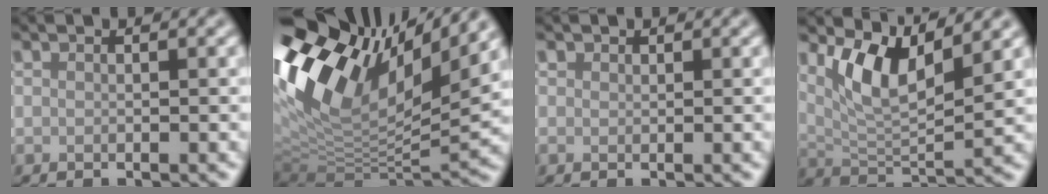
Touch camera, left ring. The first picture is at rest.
{"total": 15.4, "force": [4.9, 8.1, 12.2], "torque": [-0.254, 0.025, 0.076]}
{"total": 0.6, "force": [-0.3, 0.5, 0.2], "torque": [-0.005, -0.003, -0.009]}
{"total": 5.7, "force": [2.2, 2.3, 4.8], "torque": [-0.097, -0.014, 0.041]}